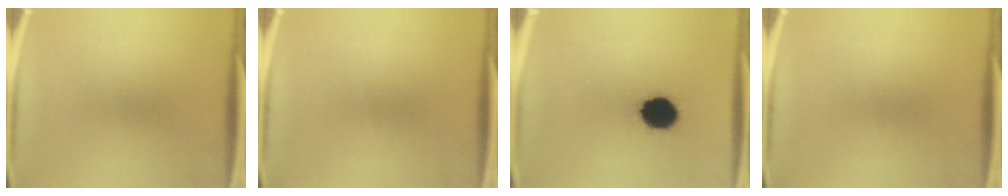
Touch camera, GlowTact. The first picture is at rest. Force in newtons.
{"total": 0.0}
{"total": 12.8}
{"total": 0.0}